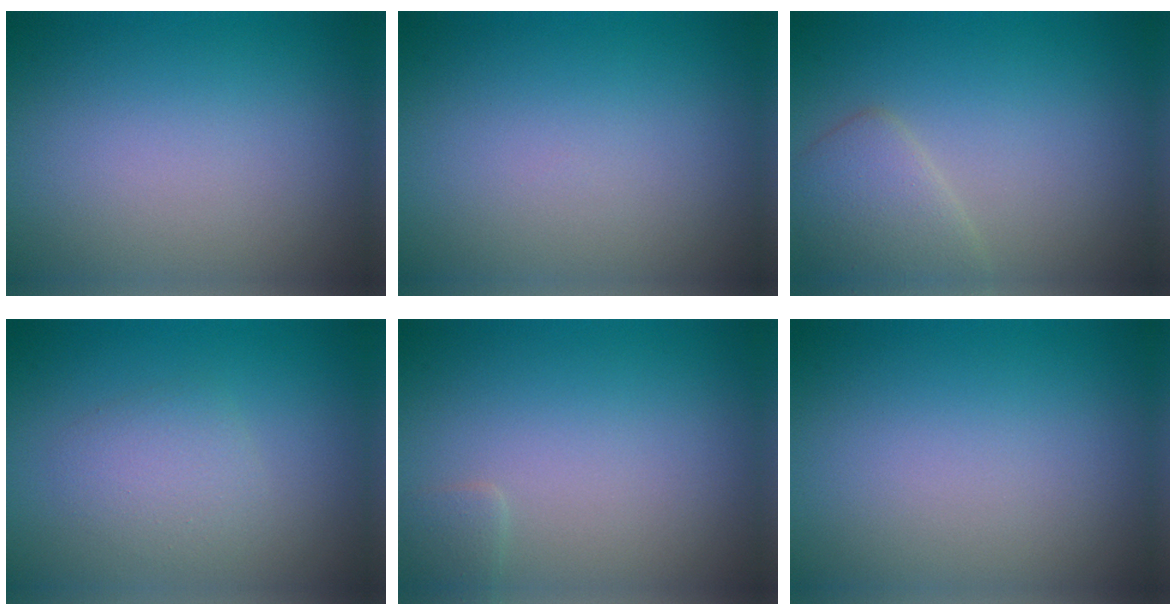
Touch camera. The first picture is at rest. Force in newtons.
{"total": 0.0}
{"total": 2.9, "press": 2.9, "slide": 0.1}
{"total": 2.3, "press": 2.3, "slide": 0.1}
{"total": 0.8, "press": 0.8, "slide": 0.1}
{"total": 0.0}